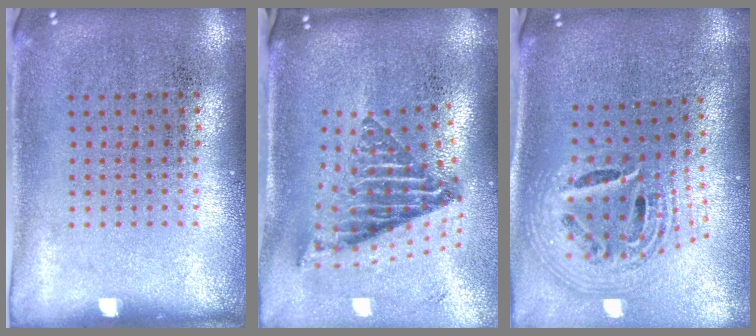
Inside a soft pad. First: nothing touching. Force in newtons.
{"total": 2.6, "press": 1.6, "slide": 2.1}
{"total": 2.7, "press": 1.9, "slide": 1.9}